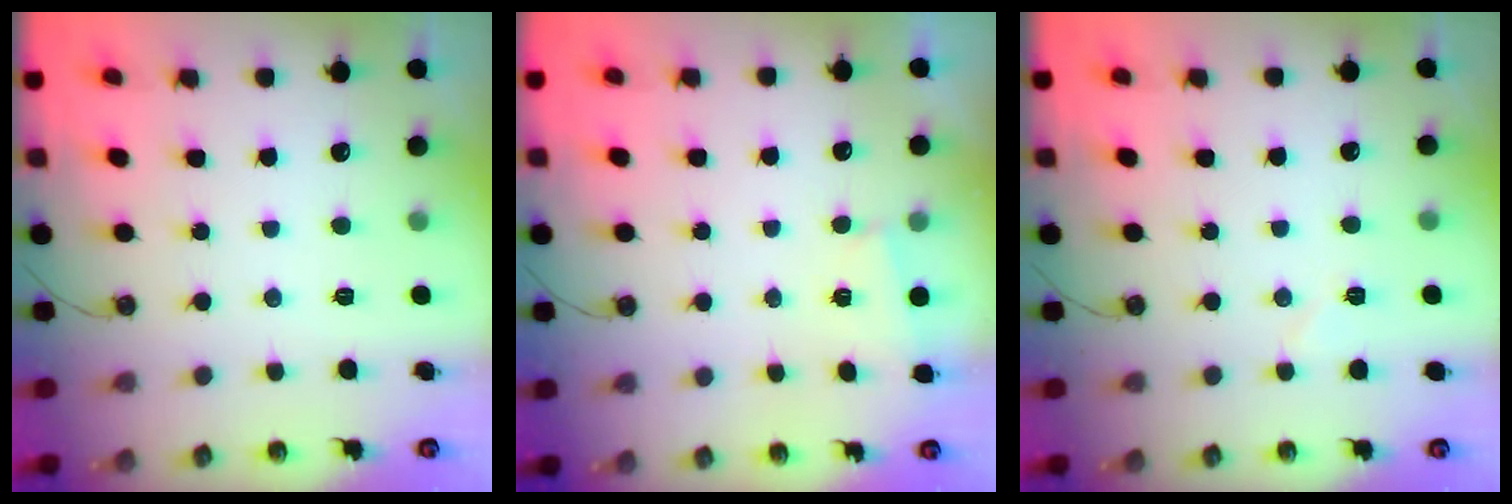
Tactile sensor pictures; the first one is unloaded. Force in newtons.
{"total": 1.1, "press": 1.0, "slide": 0.3}
{"total": 3.9, "press": 3.3, "slide": 1.9}